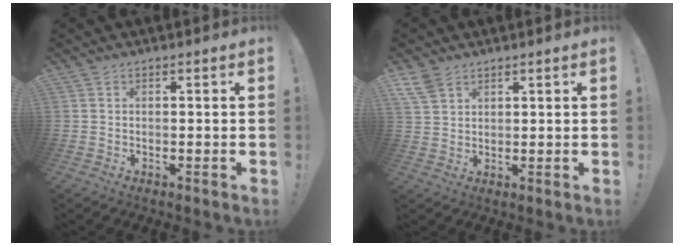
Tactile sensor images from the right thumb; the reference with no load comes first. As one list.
[{"total": 5.3, "force": [3.5, 3.1, 2.3], "torque": [-0.044, -0.012, 0.071]}]